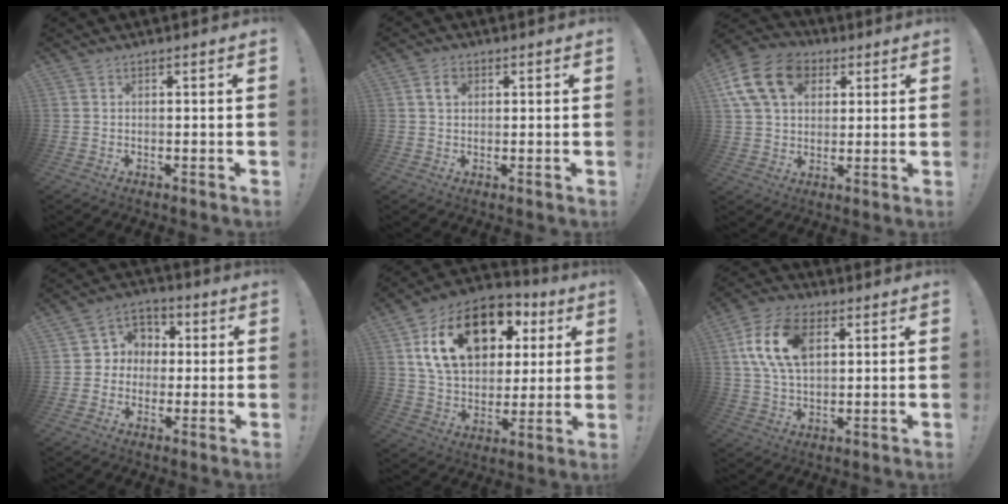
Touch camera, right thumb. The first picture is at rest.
{"total": 3.6, "force": [1.2, 2.5, 2.2], "torque": [-0.038, 0.004, 0.021]}
{"total": 17.2, "force": [6.1, 12.9, 9.6], "torque": [-0.166, -0.014, 0.119]}
{"total": 7.0, "force": [-0.8, 6.8, 1.4], "torque": [-0.017, 0.015, -0.010]}
{"total": 21.9, "force": [8.6, 14.4, 14.0], "torque": [-0.234, -0.024, 0.156]}
{"total": 15.8, "force": [4.6, 9.8, 11.5], "torque": [-0.225, 0.004, 0.086]}